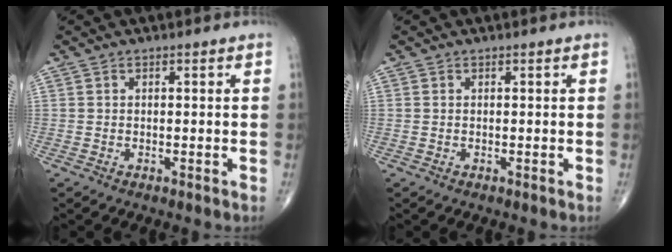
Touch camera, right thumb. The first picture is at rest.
{"total": 0.0}